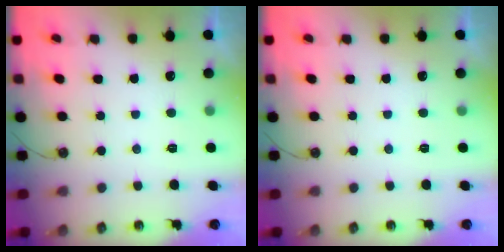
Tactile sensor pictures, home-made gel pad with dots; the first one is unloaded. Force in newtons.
{"total": 0.0}